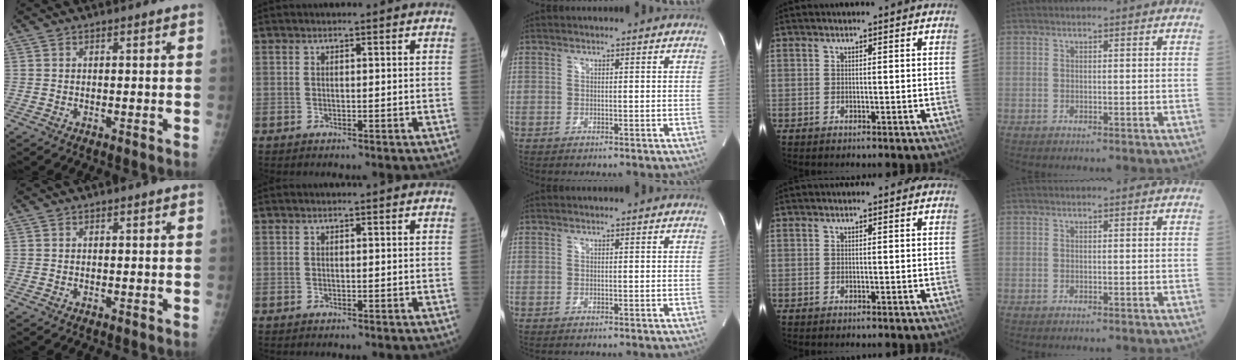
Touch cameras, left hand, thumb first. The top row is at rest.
{}